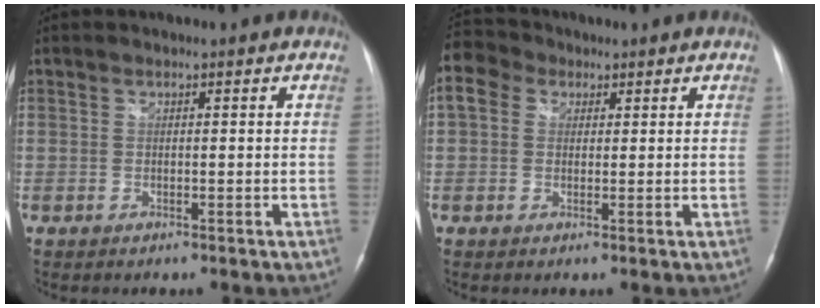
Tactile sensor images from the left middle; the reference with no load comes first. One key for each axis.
{"total": 7.0, "fx": 2.9, "fy": 5.5, "fz": 3.1, "tx": -0.081, "ty": 0.038, "tz": 0.054}